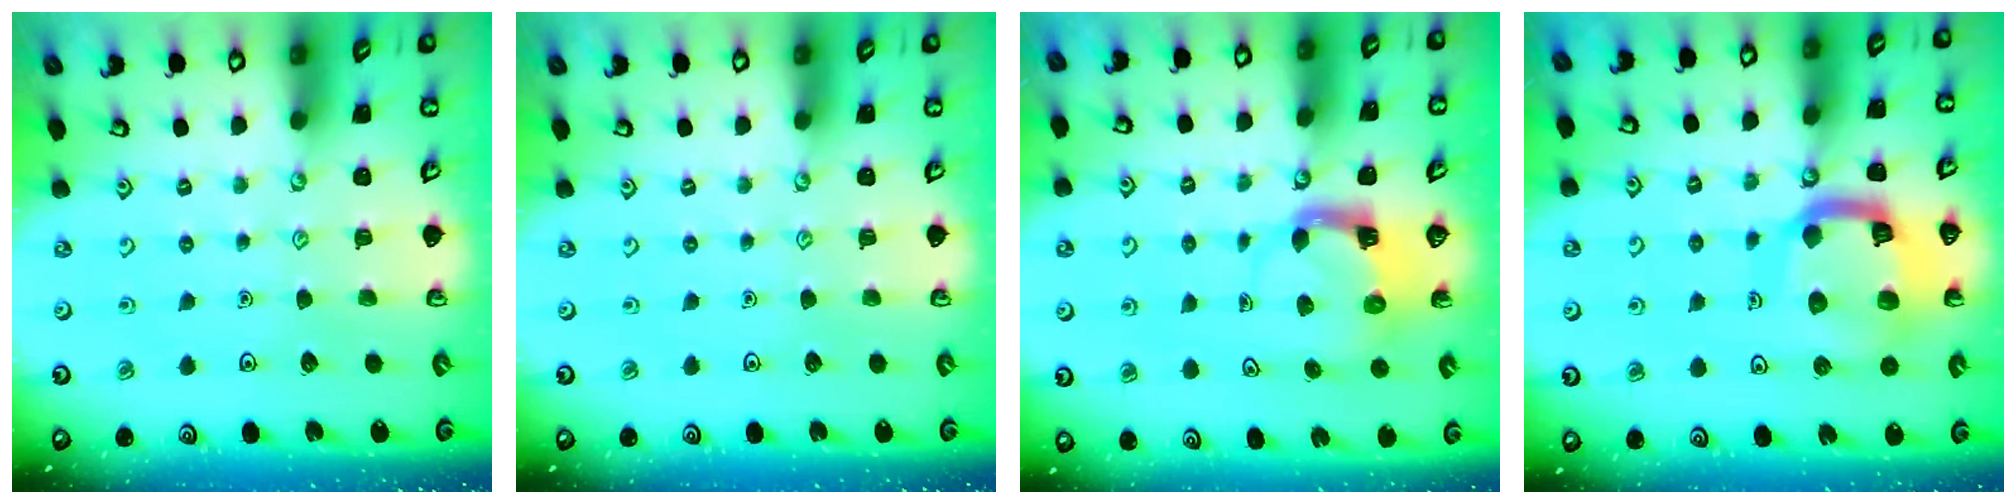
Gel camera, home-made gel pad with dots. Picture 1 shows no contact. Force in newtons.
{"total": 0.0}
{"total": 3.9, "press": 3.8, "slide": 0.6}
{"total": 15.6, "press": 15.6, "slide": 1.6}